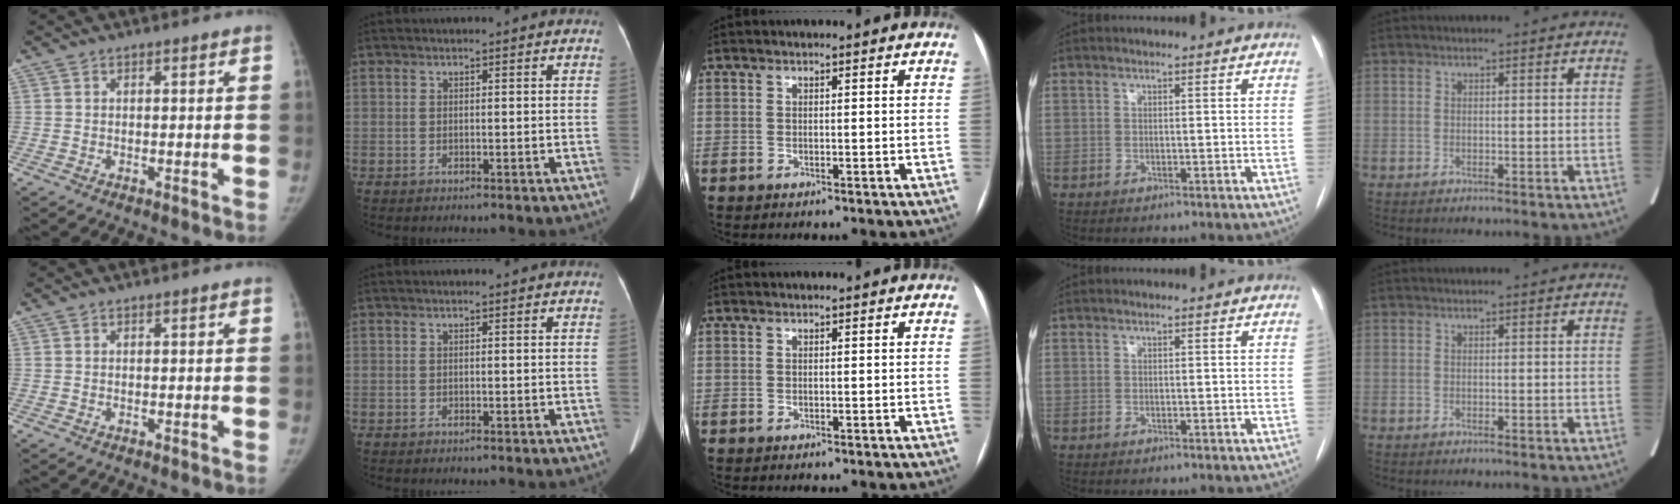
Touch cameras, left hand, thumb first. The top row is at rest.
{}